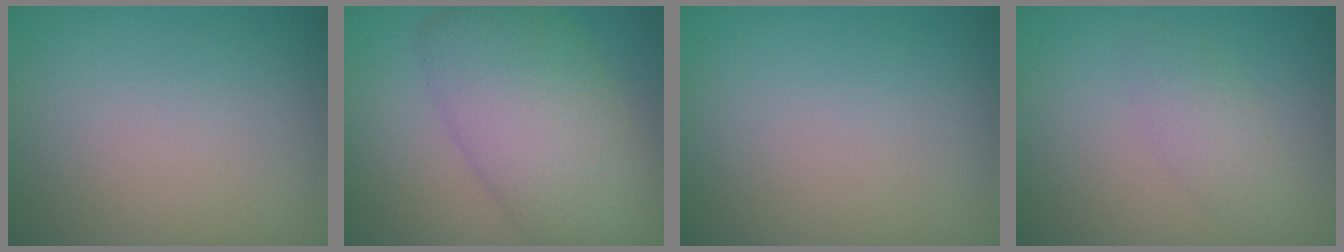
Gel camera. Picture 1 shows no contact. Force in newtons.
{"total": 8.8, "press": 8.8, "slide": 0.5}
{"total": 0.0}
{"total": 2.0, "press": 2.0, "slide": 0.2}